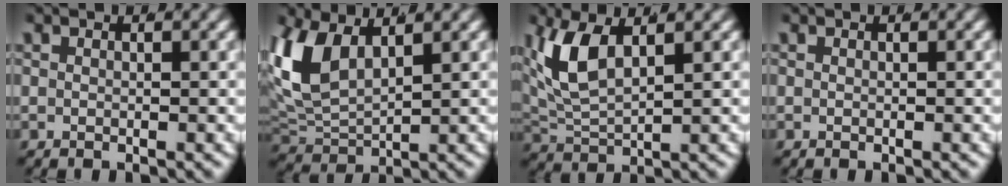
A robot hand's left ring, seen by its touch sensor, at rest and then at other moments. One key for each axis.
{"total": 6.3, "fx": 1.8, "fy": 4.0, "fz": 4.4, "tx": -0.135, "ty": -0.012, "tz": 0.047}
{"total": 4.9, "fx": 1.9, "fy": 2.4, "fz": 3.7, "tx": -0.108, "ty": -0.007, "tz": 0.047}
{"total": 0.0}